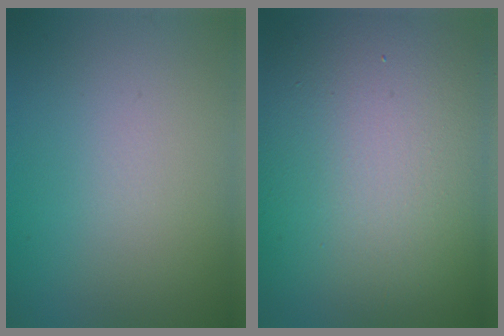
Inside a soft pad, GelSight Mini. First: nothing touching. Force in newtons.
{"total": 15.9, "press": 15.9, "slide": 0.8}